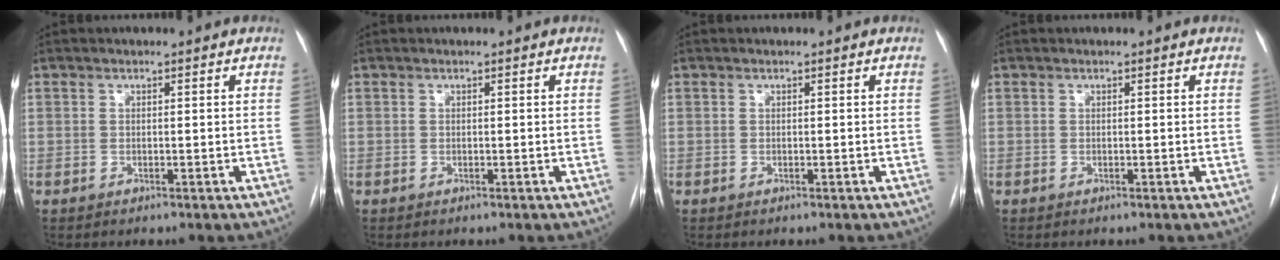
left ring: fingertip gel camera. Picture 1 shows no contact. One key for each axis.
{"total": 0.0}
{"total": 0.0}
{"total": 0.0}